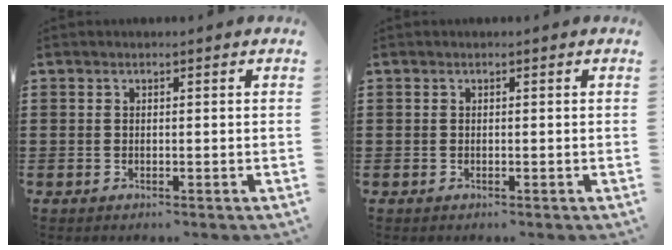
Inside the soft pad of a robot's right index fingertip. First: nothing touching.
{"total": 0.0}